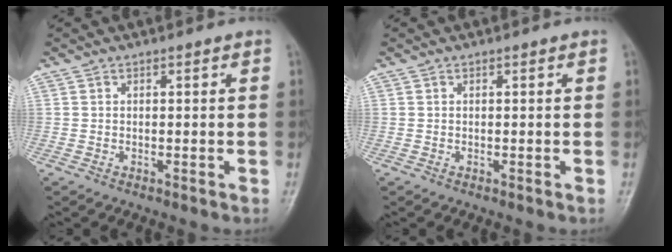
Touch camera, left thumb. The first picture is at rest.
{"total": 0.0}